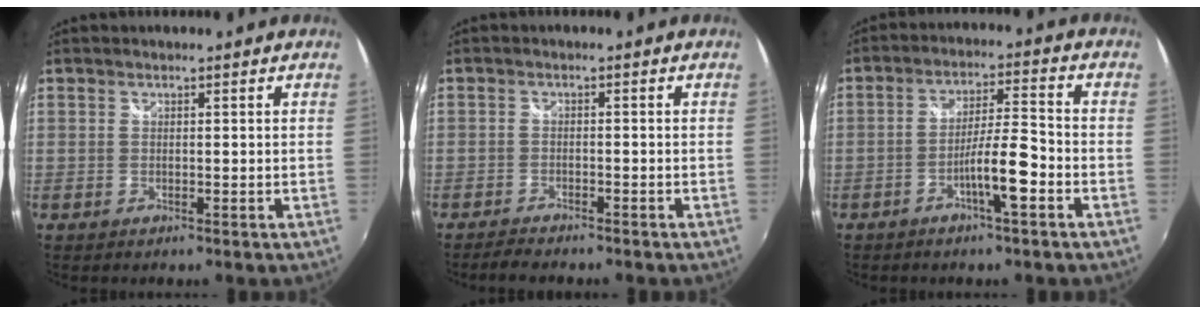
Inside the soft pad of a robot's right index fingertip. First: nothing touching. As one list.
[{"total": 3.4, "force": [-3.2, 0.9, 1.0], "torque": [-0.035, -0.004, -0.054]}, {"total": 7.1, "force": [-3.6, 0.3, 6.1], "torque": [-0.109, 0.007, -0.060]}]